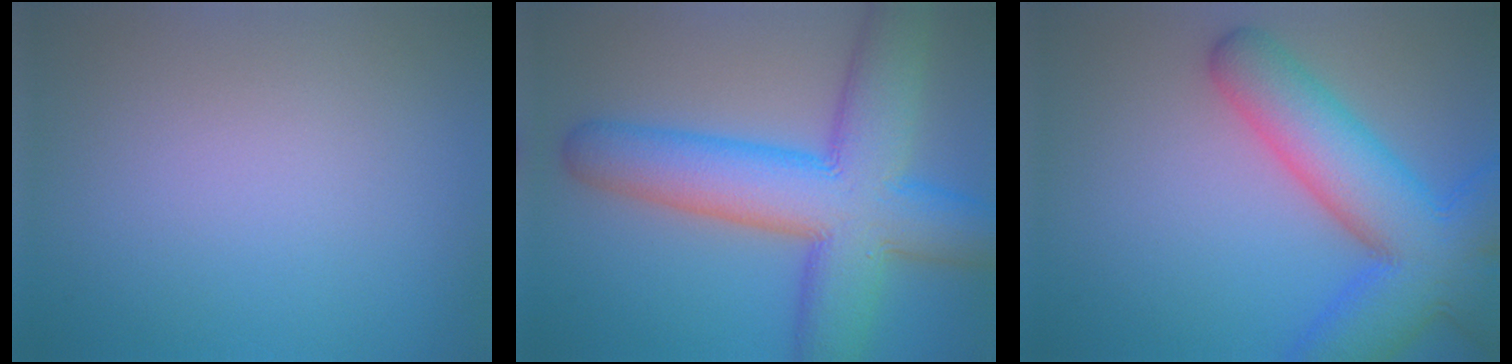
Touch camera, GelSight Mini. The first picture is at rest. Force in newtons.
{"total": 12.2, "press": 12.2, "slide": 0.4}
{"total": 10.2, "press": 10.2, "slide": 0.4}